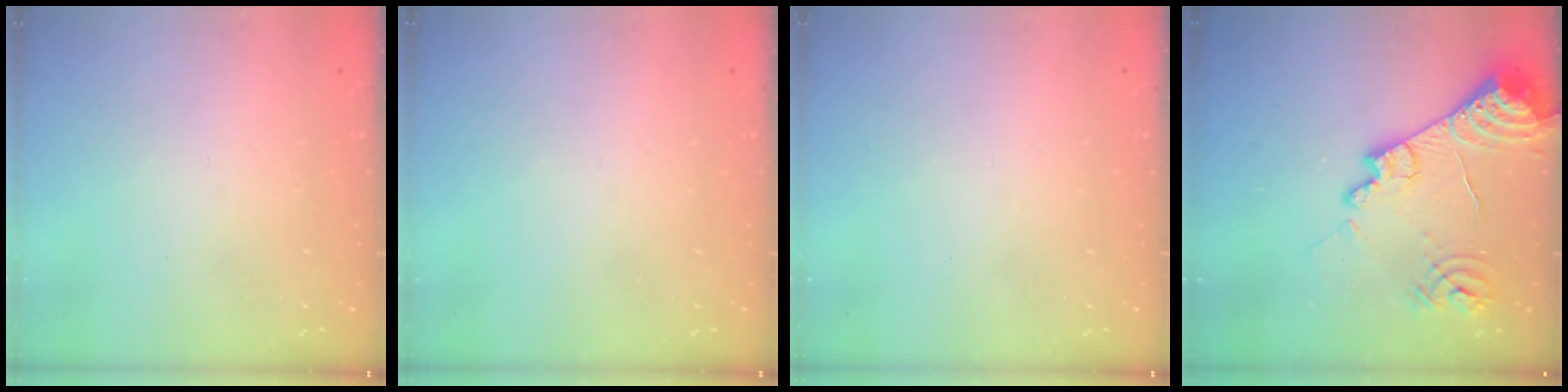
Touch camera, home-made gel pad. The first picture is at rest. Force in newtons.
{"total": 0.0}
{"total": 0.0}
{"total": 15.7, "press": 15.6, "slide": 1.8}